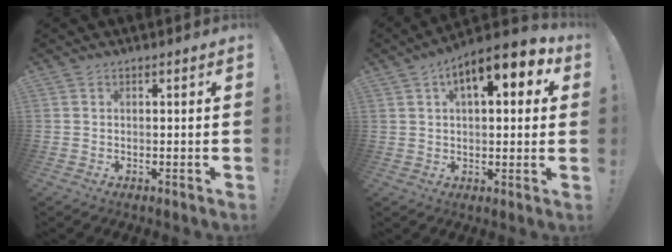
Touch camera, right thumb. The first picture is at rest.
{"total": 11.1, "force": [4.8, 4.5, 8.9], "torque": [-0.120, -0.019, 0.076]}